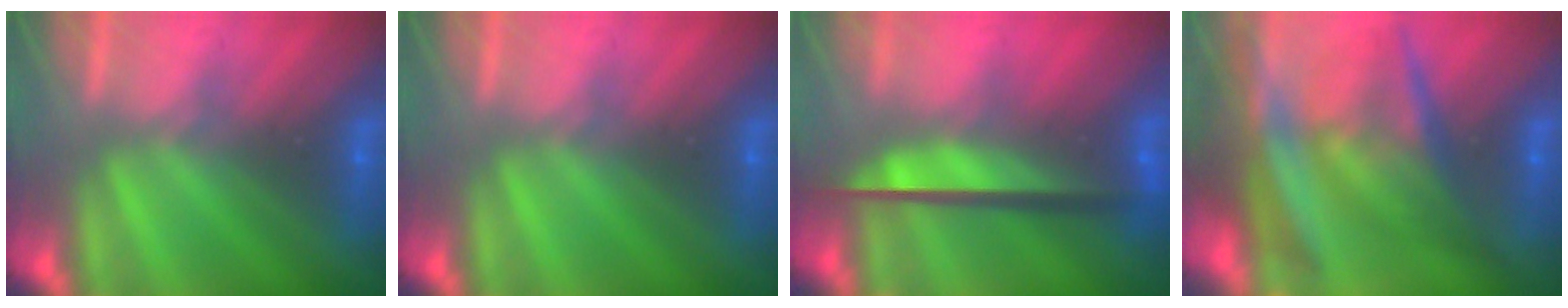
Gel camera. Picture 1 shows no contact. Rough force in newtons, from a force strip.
{"total": 0.0}
{"total": 7.9}
{"total": 11.4}